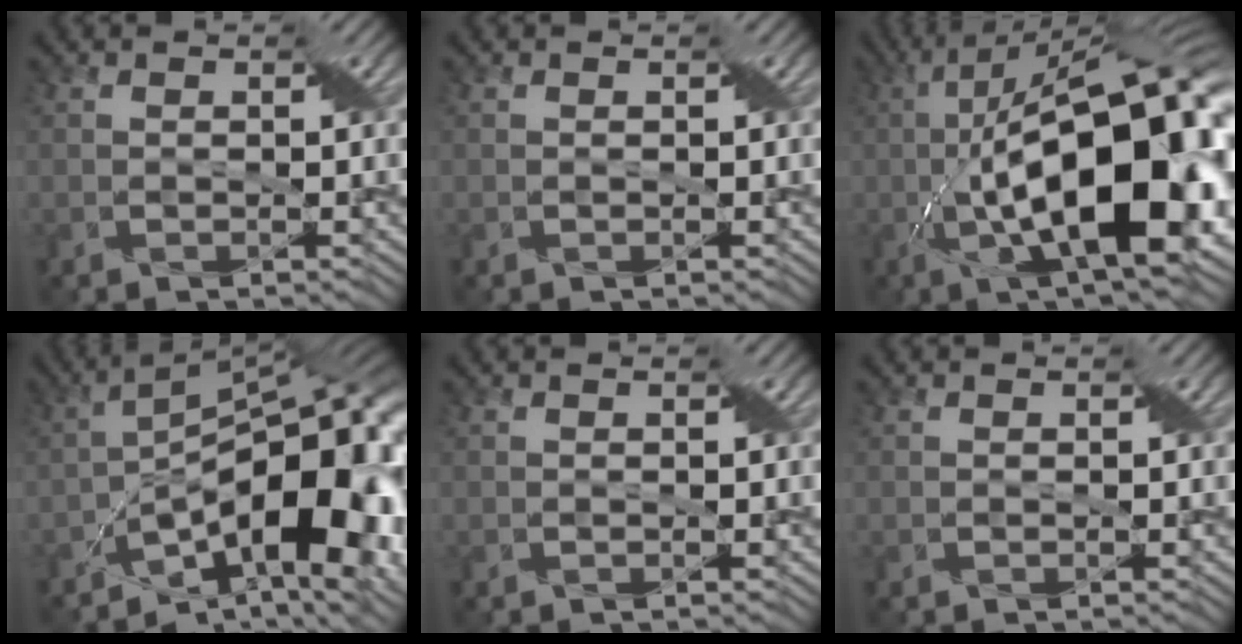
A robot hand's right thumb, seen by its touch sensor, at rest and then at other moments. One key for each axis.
{"total": 0.0}
{"total": 20.8, "fx": -3.3, "fy": 8.0, "fz": 18.9, "tx": -0.315, "ty": 0.017, "tz": -0.060}
{"total": 17.2, "fx": -6.7, "fy": 6.5, "fz": 14.4, "tx": -0.196, "ty": 0.009, "tz": -0.128}
{"total": 0.0}
{"total": 0.0}